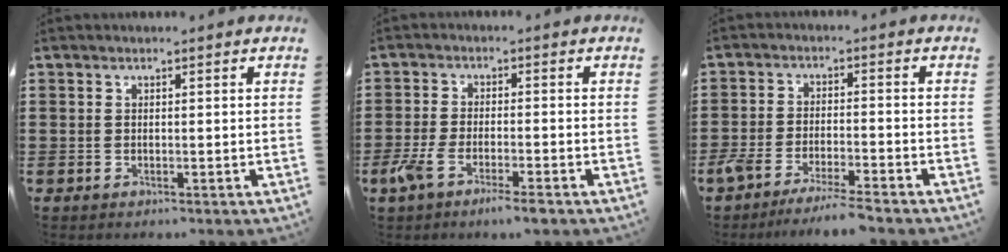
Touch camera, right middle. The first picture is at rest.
{"total": 5.2, "force": [-3.4, 0.8, 3.9], "torque": [-0.088, -0.011, -0.065]}
{"total": 5.0, "force": [-4.5, -0.1, 2.2], "torque": [-0.050, -0.013, -0.089]}